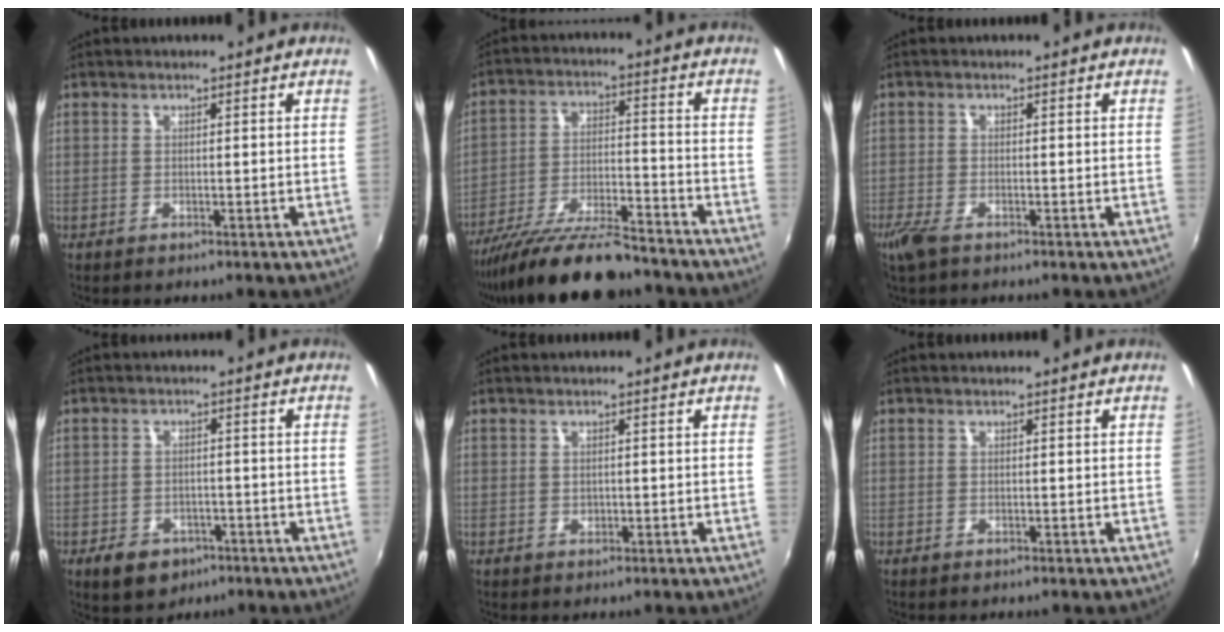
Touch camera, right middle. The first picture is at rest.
{"total": 16.6, "force": [-14.2, 2.9, 8.0], "torque": [-0.165, -0.033, -0.239]}
{"total": 3.6, "force": [-2.4, 1.3, 2.3], "torque": [-0.058, -0.010, -0.049]}
{"total": 6.5, "force": [-3.8, 4.5, 2.8], "torque": [-0.072, -0.004, -0.050]}
{"total": 0.6, "force": [0.0, 0.6, 0.1], "torque": [0.002, -0.002, -0.001]}
{"total": 0.0}